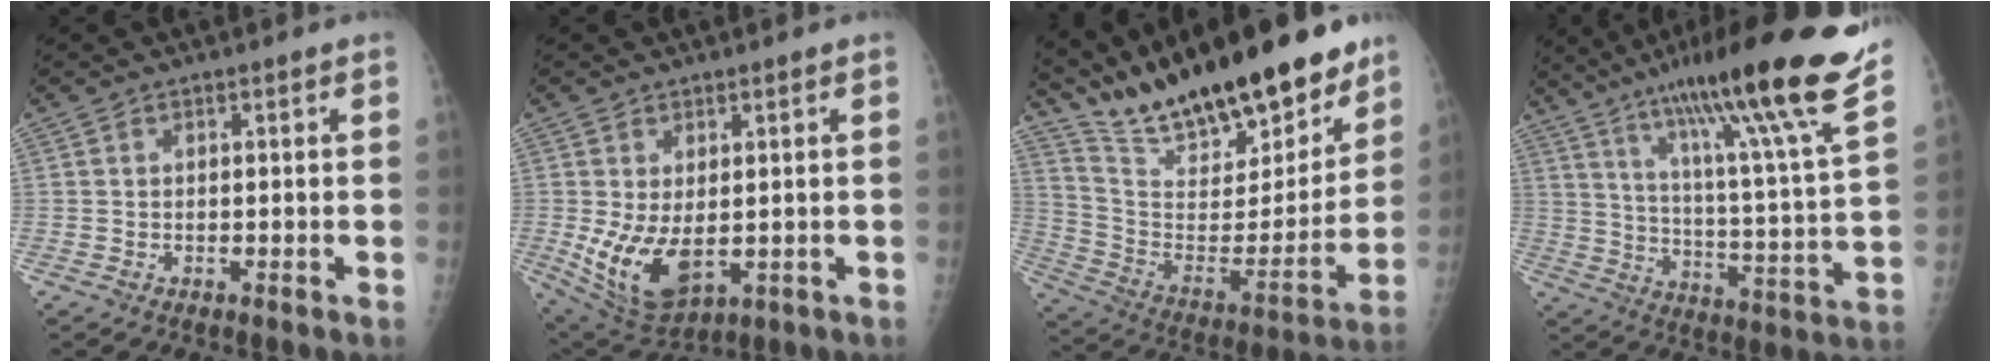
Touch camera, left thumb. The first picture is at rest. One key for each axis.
{"total": 10.6, "fx": -1.1, "fy": 6.1, "fz": 8.6, "tx": -0.149, "ty": -0.016, "tz": 0.007}
{"total": 27.0, "fx": 21.4, "fy": 8.1, "fz": 14.4, "tx": -0.202, "ty": -0.089, "tz": 0.358}
{"total": 25.4, "fx": 18.1, "fy": 0.4, "fz": 17.8, "tx": -0.265, "ty": -0.080, "tz": 0.277}